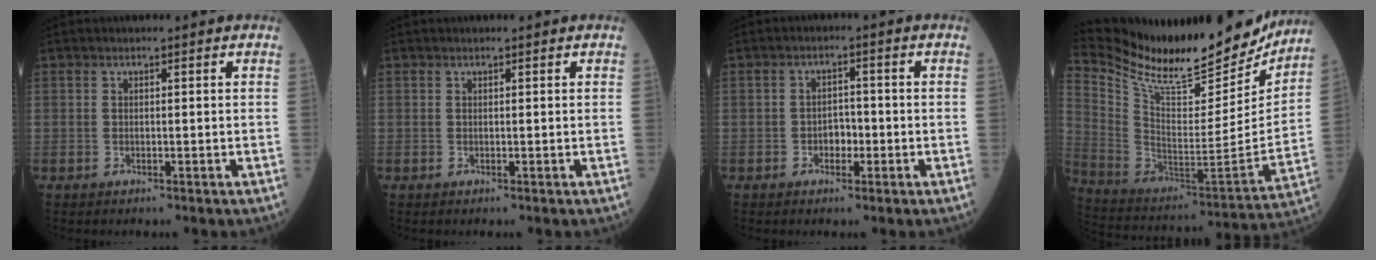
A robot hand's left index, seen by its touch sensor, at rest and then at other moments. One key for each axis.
{"total": 0.5, "fx": 0.5, "fy": 0.0, "fz": 0.1, "tx": -0.004, "ty": 0.004, "tz": 0.008}
{"total": 2.5, "fx": -1.1, "fy": 1.6, "fz": 1.6, "tx": -0.018, "ty": 0.004, "tz": -0.020}
{"total": 26.7, "fx": 23.6, "fy": 4.8, "fz": 11.5, "tx": -0.209, "ty": -0.056, "tz": 0.362}